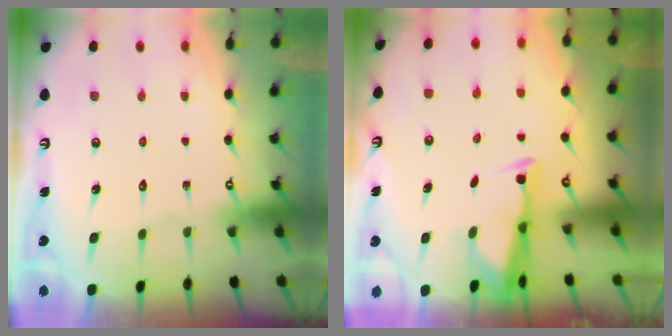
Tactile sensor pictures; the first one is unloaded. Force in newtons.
{"total": 2.7, "press": 2.6, "slide": 0.8}